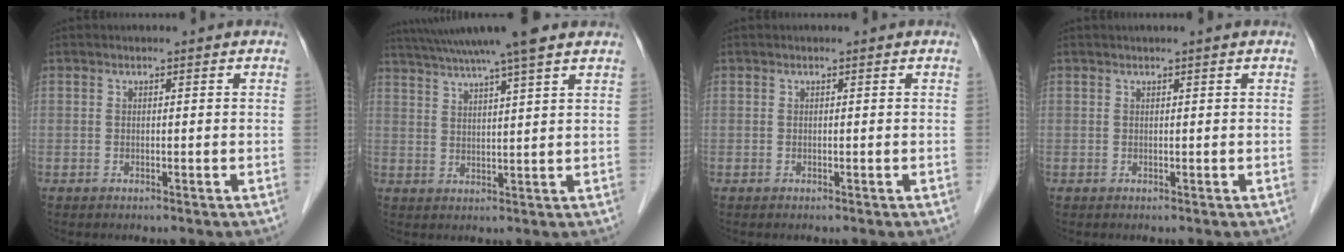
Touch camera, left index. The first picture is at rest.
{"total": 13.7, "force": [11.4, -0.4, 7.6], "torque": [-0.137, 0.028, 0.165]}
{"total": 0.0}
{"total": 0.6, "force": [0.4, -0.2, 0.4], "torque": [-0.012, 0.002, 0.014]}